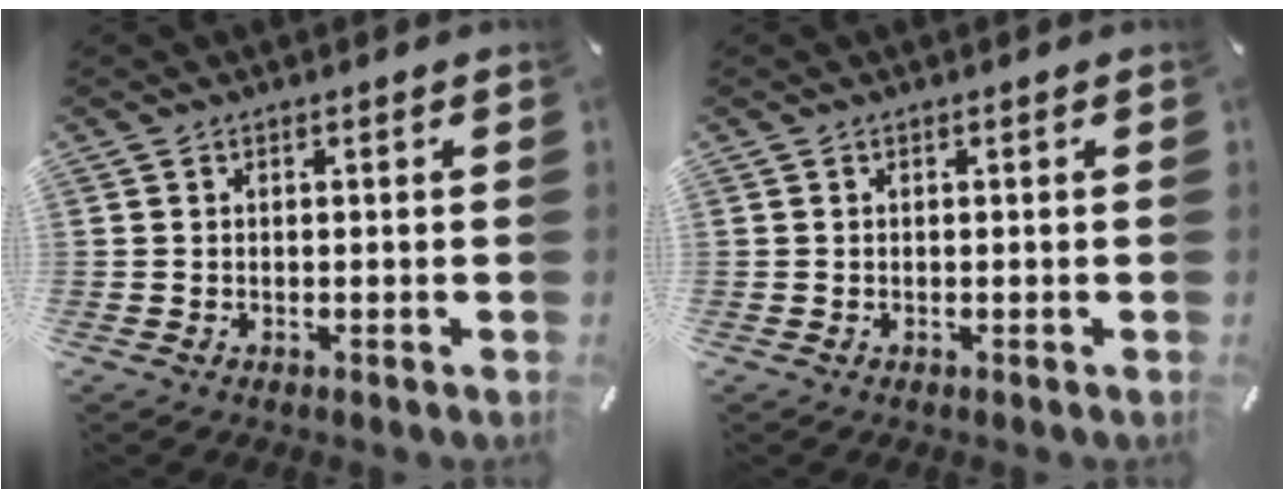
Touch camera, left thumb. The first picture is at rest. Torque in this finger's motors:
{"motor_torque": [0.00, 0.00, 0.00, 0.00, 0.00]}